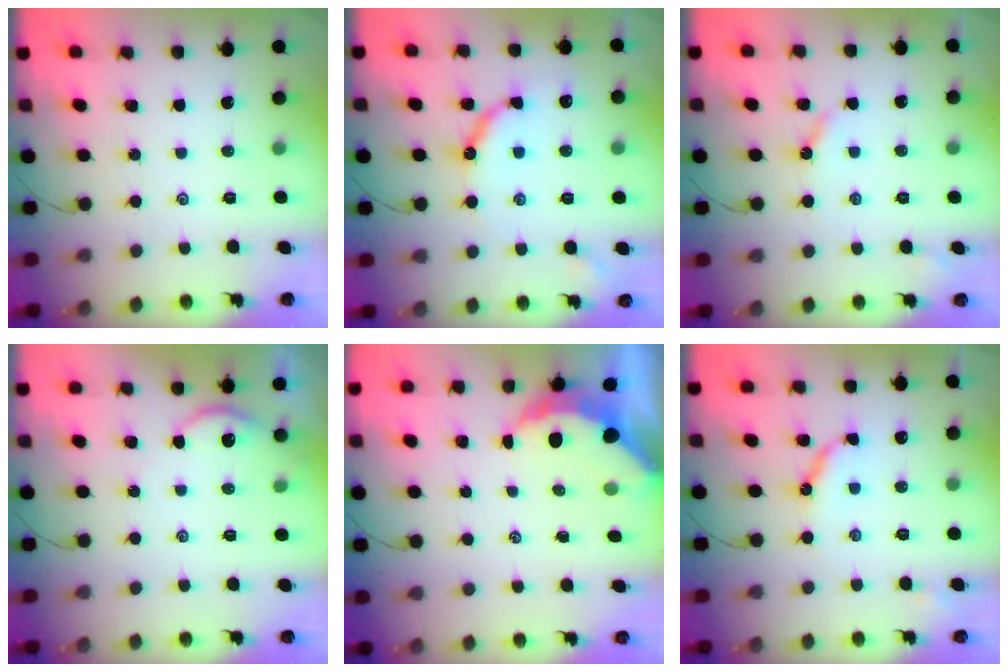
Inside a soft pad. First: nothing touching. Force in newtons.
{"total": 9.9, "press": 9.9, "slide": 1.1}
{"total": 3.2, "press": 3.2, "slide": 0.5}
{"total": 4.4, "press": 4.4, "slide": 0.5}
{"total": 5.9, "press": 5.8, "slide": 0.9}
{"total": 7.8, "press": 7.8, "slide": 0.6}